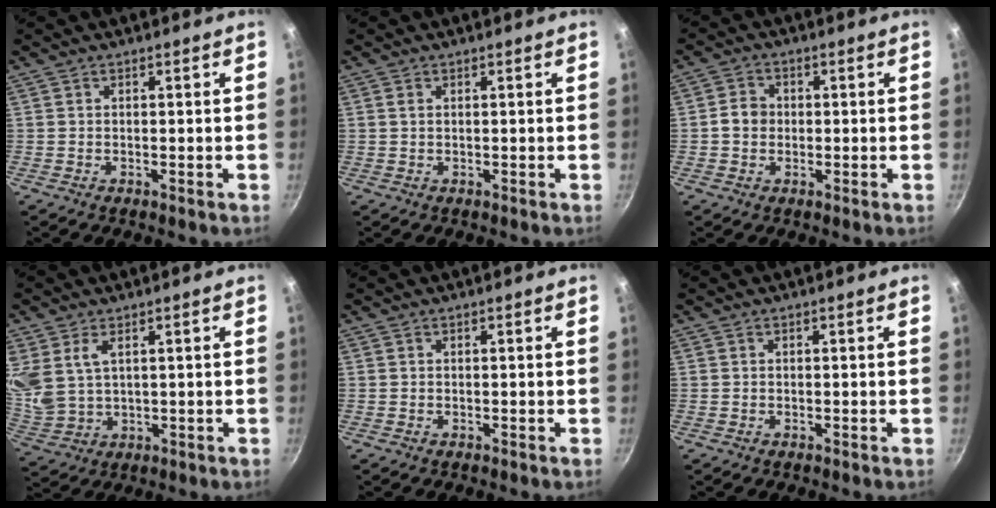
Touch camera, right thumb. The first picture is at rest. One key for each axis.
{"total": 0.7, "fx": 0.2, "fy": 0.4, "fz": 0.5, "tx": -0.009, "ty": 0.001, "tz": 0.004}
{"total": 3.9, "fx": -0.3, "fy": 3.4, "fz": 1.9, "tx": -0.016, "ty": 0.013, "tz": -0.011}
{"total": 8.0, "fx": 3.2, "fy": 5.0, "fz": 5.4, "tx": -0.102, "ty": -0.022, "tz": 0.076}
{"total": 0.0}
{"total": 0.0}